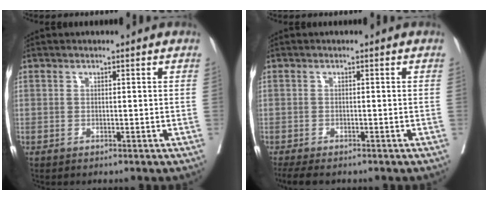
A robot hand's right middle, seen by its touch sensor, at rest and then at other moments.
{"total": 5.0, "force": [-4.1, 1.4, 2.6], "torque": [-0.041, -0.012, -0.064]}